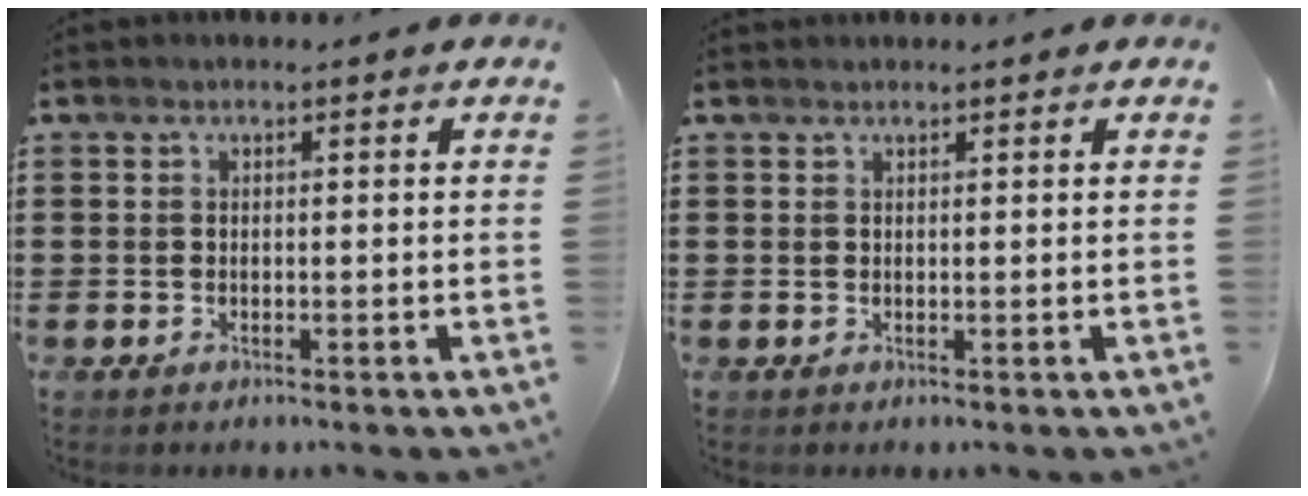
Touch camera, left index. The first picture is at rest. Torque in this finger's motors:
{"motor_torque": [0.06, -0.14, 0.05, 0.01]}